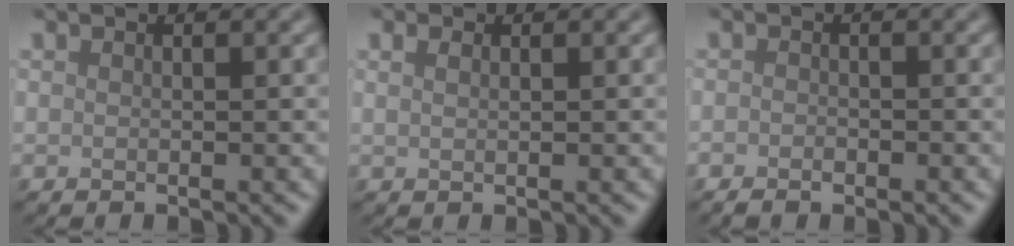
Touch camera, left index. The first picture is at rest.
{"total": 0.9, "force": [0.5, 0.4, 0.6], "torque": [-0.014, 0.000, 0.010]}
{"total": 1.1, "force": [-0.8, 0.6, 0.6], "torque": [-0.010, -0.002, -0.016]}